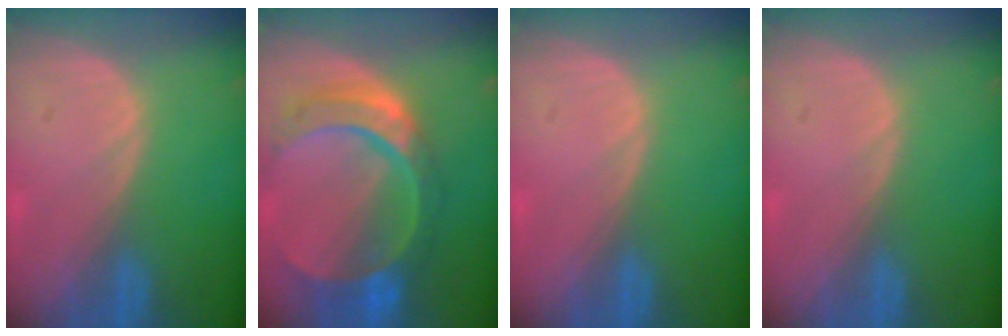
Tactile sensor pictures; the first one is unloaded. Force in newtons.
{"total": 11.0, "press": 9.2, "slide": 6.1}
{"total": 0.0}
{"total": 0.0}